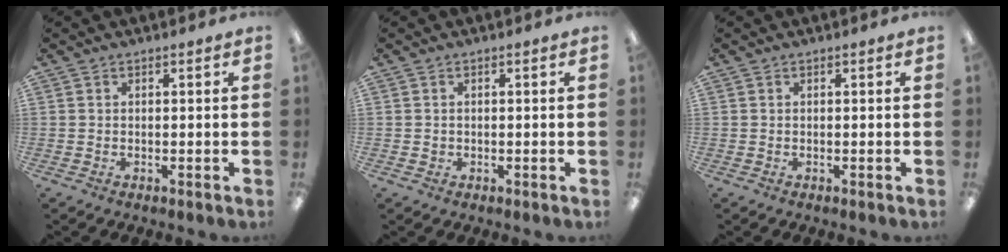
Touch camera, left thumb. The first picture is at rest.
{"total": 0.8, "force": [0.0, 0.8, 0.2], "torque": [-0.005, 0.007, -0.001]}
{"total": 0.0}